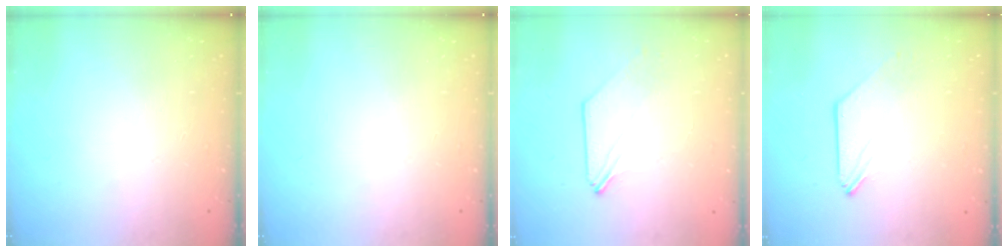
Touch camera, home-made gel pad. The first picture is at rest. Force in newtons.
{"total": 0.0}
{"total": 0.0}
{"total": 0.0}